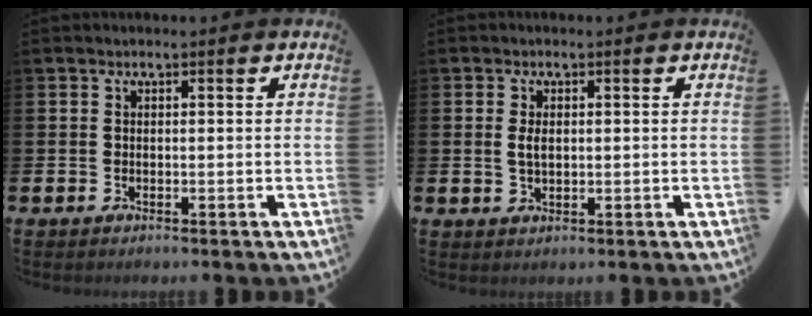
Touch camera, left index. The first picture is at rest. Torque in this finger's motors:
{"motor_torque": [0.28, 0.06, 0.05, 0.03]}